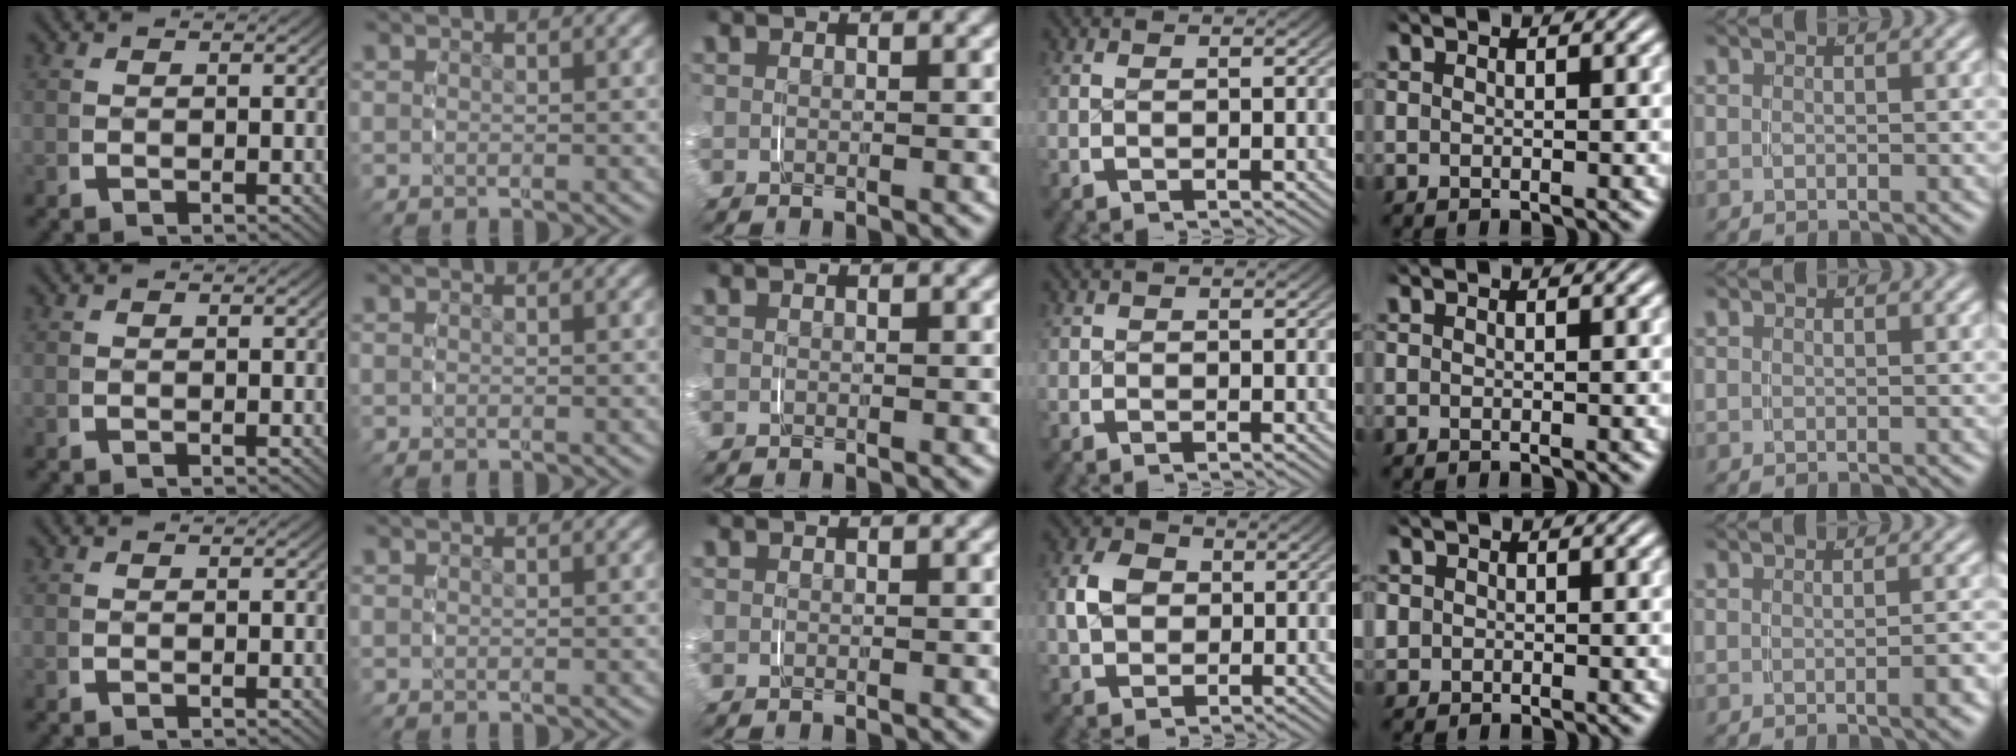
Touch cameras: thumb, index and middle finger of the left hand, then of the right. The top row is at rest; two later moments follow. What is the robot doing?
{"motion": "grasp_and_lifting", "object": "ribbon"}